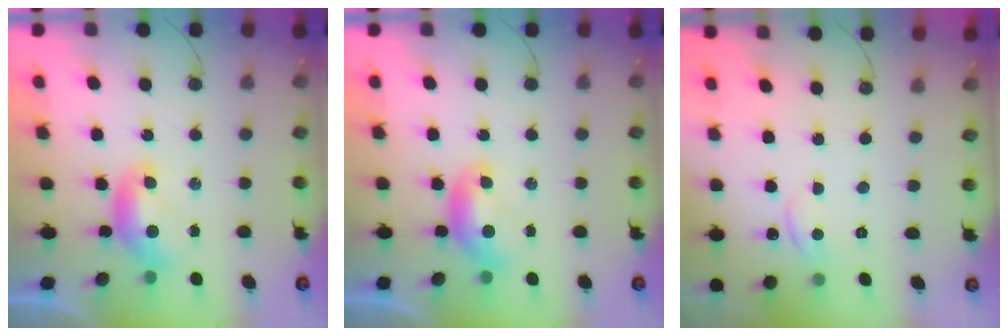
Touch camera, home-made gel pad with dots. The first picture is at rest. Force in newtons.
{"total": 0.0}
{"total": 2.1, "press": 2.1, "slide": 0.5}